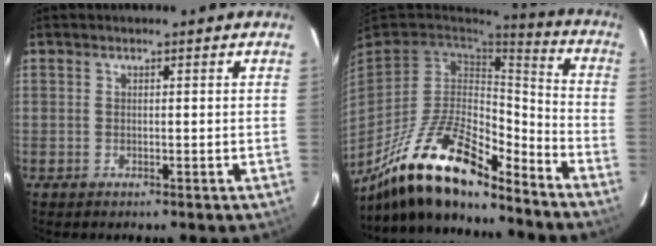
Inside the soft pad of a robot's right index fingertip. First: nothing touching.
{"total": 20.8, "force": [-15.3, 6.4, 12.5], "torque": [-0.251, -0.019, -0.274]}